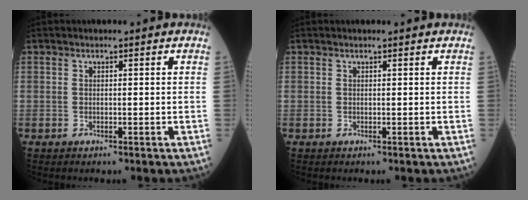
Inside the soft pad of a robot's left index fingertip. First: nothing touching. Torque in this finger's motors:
{"motor_torque": [0.16, -0.16, 0.04, 0.01]}